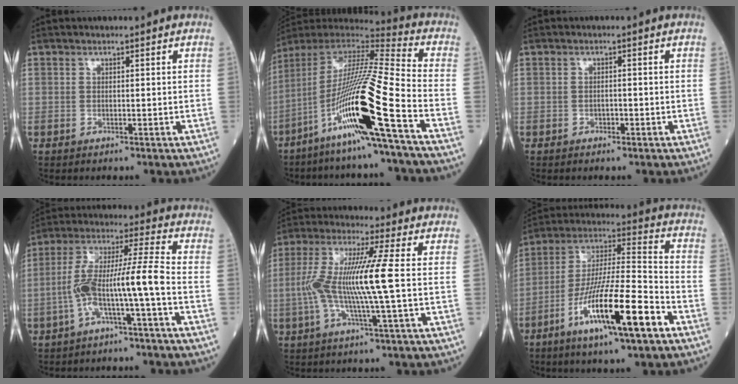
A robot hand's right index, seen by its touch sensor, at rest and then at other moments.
{"total": 19.8, "force": [-8.7, -1.2, 17.8], "torque": [-0.361, -0.034, -0.174]}
{"total": 1.0, "force": [-0.5, 0.7, 0.6], "torque": [-0.009, 0.002, -0.007]}
{"total": 10.5, "force": [-3.3, -0.1, 10.0], "torque": [-0.198, 0.031, -0.064]}
{"total": 11.3, "force": [-0.7, -0.7, 11.3], "torque": [-0.230, 0.008, -0.021]}
{"total": 17.4, "force": [-8.3, 1.4, 15.3], "torque": [-0.288, -0.020, -0.147]}